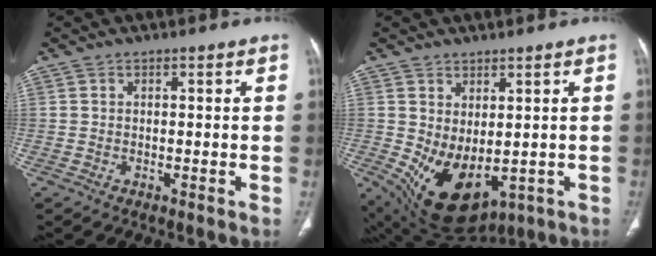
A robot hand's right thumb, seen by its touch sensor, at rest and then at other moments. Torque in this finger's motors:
{"motor_torque": [-0.41, 0.91, 0.45, 0.36, 0.15]}